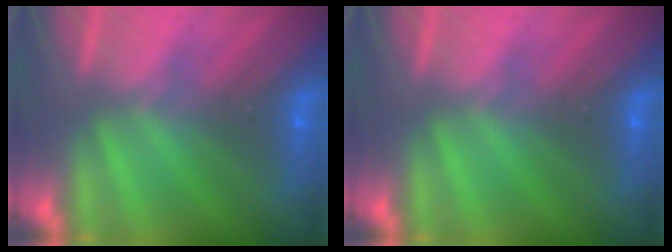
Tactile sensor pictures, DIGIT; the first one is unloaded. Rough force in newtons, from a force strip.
{"total": 0.0}